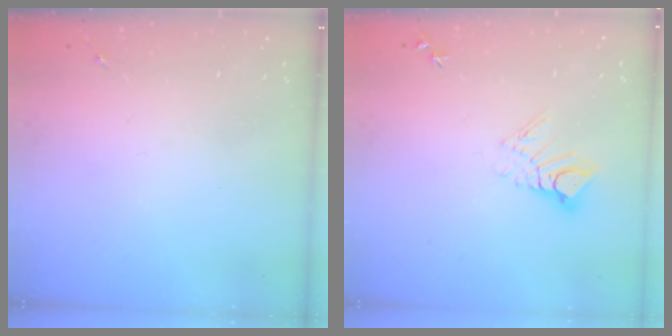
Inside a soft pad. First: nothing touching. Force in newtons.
{"total": 7.9, "press": 7.8, "slide": 0.7}